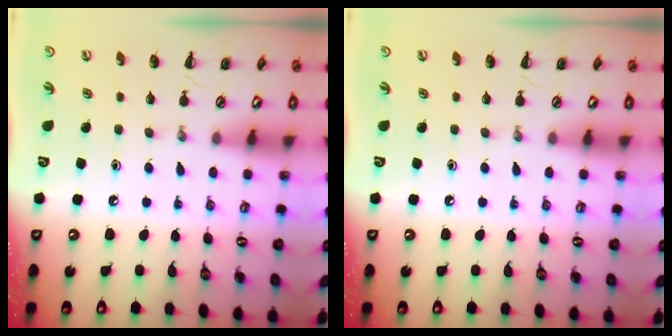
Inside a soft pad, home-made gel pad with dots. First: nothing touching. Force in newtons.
{"total": 0.0}